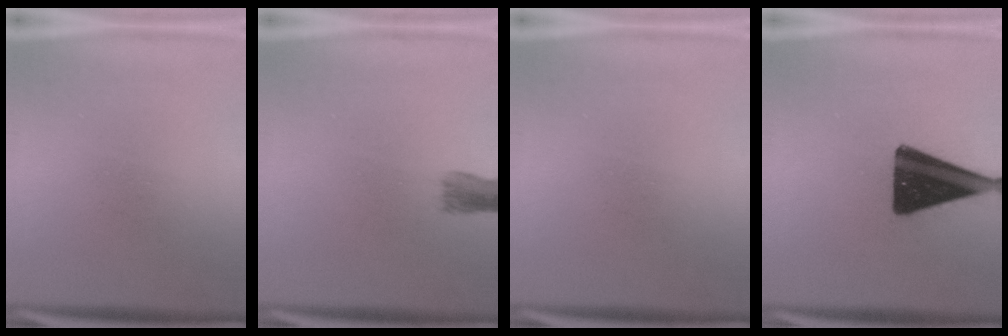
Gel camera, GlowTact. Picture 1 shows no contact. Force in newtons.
{"total": 2.5}
{"total": 0.0}
{"total": 18.6}